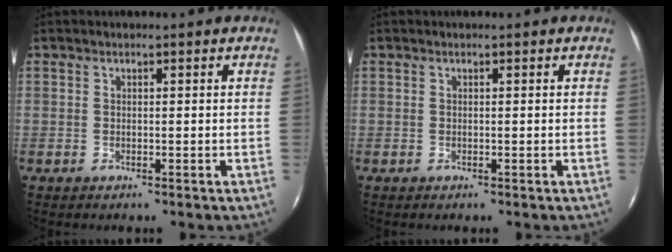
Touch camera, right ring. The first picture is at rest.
{"total": 0.0}